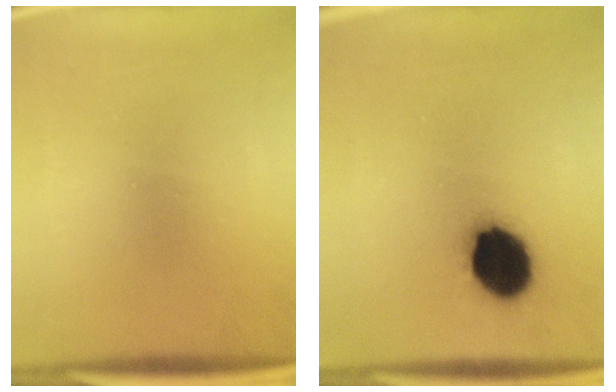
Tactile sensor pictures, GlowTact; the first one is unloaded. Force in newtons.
{"total": 12.6}